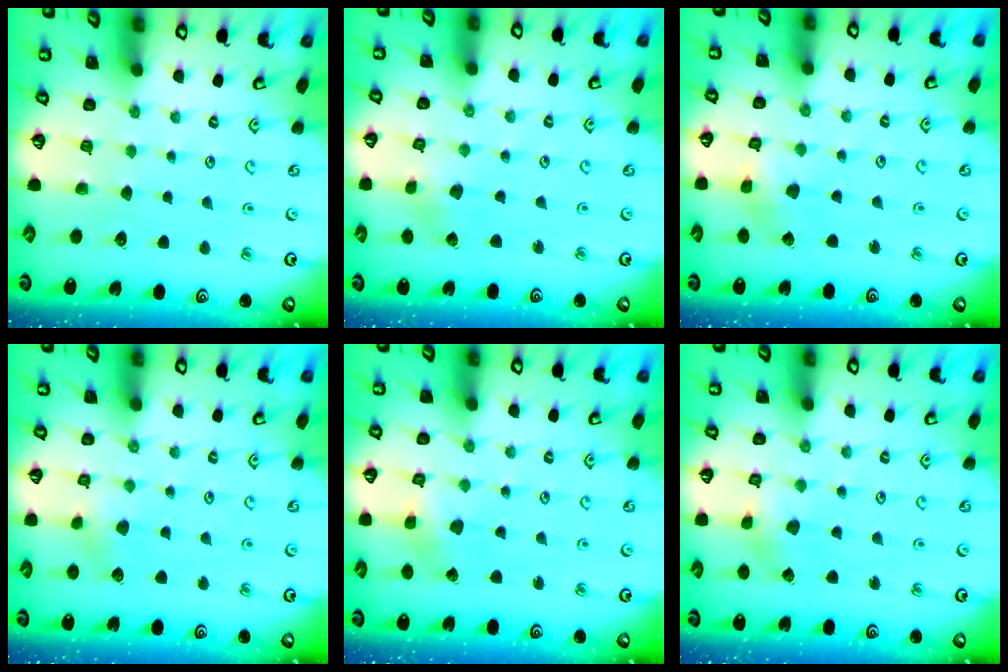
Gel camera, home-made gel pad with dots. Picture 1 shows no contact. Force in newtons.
{"total": 1.4, "press": 1.4, "slide": 0.2}
{"total": 2.1, "press": 2.1, "slide": 0.3}
{"total": 2.9, "press": 2.8, "slide": 0.2}
{"total": 2.7, "press": 2.7, "slide": 0.2}
{"total": 3.4, "press": 3.3, "slide": 0.4}